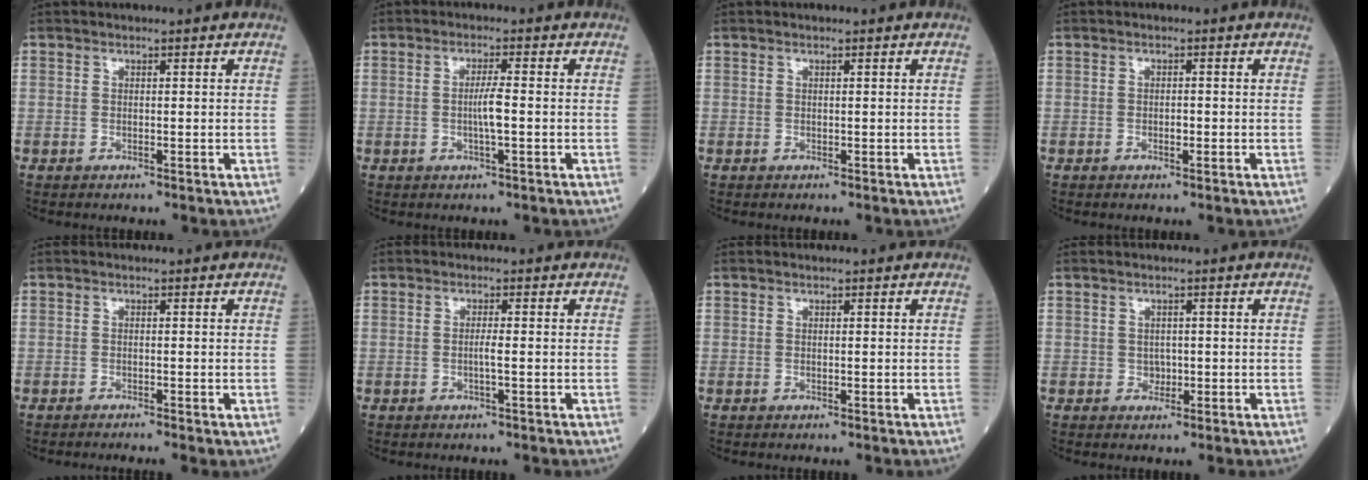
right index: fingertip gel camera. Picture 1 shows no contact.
{"total": 3.1, "force": [-0.6, -0.1, 3.0], "torque": [-0.058, -0.001, -0.010]}
{"total": 0.0}
{"total": 1.1, "force": [-0.5, 0.4, 0.9], "torque": [-0.017, 0.001, -0.007]}
{"total": 1.3, "force": [-1.1, -0.3, 0.7], "torque": [-0.015, -0.001, -0.019]}
{"total": 1.3, "force": [-0.4, -0.2, 1.2], "torque": [-0.025, 0.000, -0.007]}
{"total": 0.0}
{"total": 1.1, "force": [-0.3, 1.0, 0.5], "torque": [-0.006, 0.003, -0.002]}